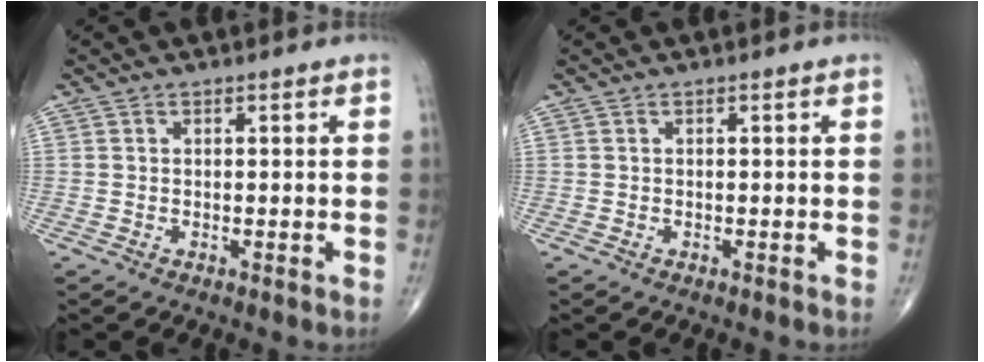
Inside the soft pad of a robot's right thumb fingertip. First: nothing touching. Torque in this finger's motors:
{"motor_torque": [0.00, 0.00, 0.07, 0.07, 0.01]}